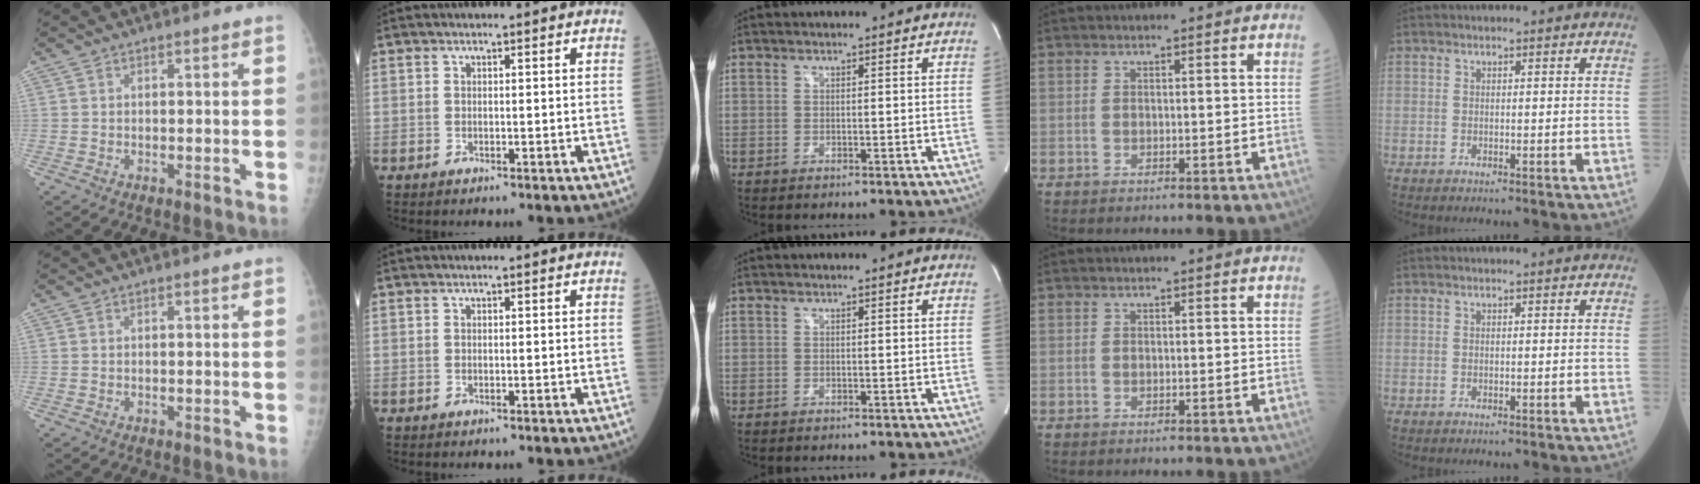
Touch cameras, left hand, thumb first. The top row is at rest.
{}